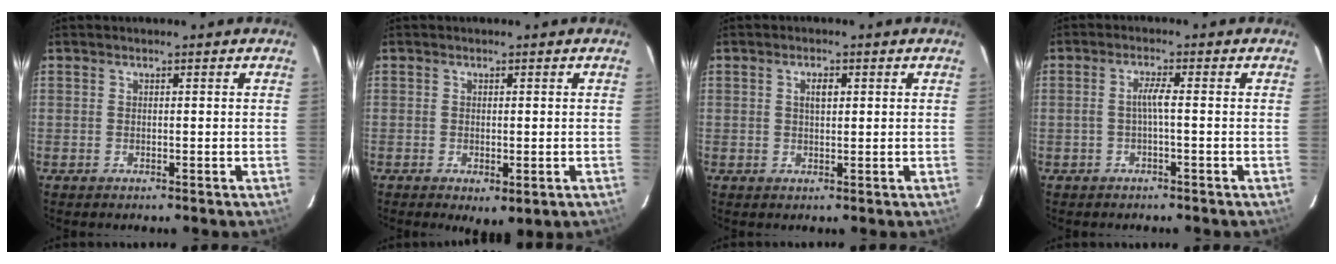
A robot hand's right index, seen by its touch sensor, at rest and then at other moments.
{"total": 3.4, "force": [-0.9, 1.5, 2.9], "torque": [-0.050, -0.014, -0.007]}
{"total": 2.4, "force": [0.7, 1.2, 1.9], "torque": [-0.032, 0.006, 0.012]}
{"total": 2.4, "force": [-0.6, -0.2, 2.3], "torque": [-0.045, 0.004, -0.012]}